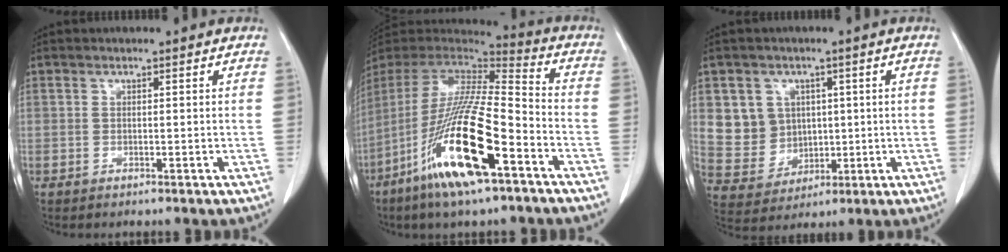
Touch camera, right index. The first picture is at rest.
{"total": 21.8, "force": [-10.5, 3.2, 18.9], "torque": [-0.396, -0.048, -0.198]}
{"total": 7.5, "force": [2.0, 7.0, 1.7], "torque": [-0.039, 0.018, 0.050]}